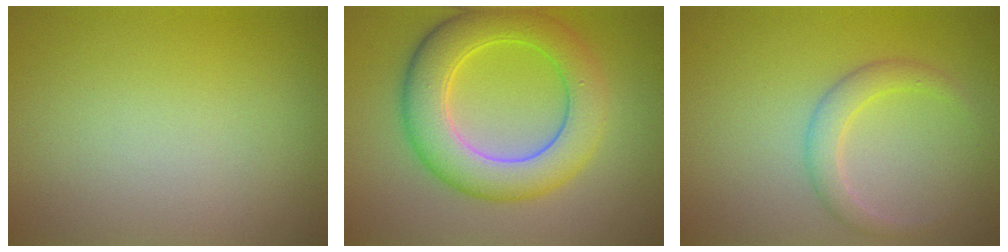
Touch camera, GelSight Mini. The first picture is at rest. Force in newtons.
{"total": 7.2, "press": 7.2, "slide": 0.0}
{"total": 2.3, "press": 2.2, "slide": 0.3}